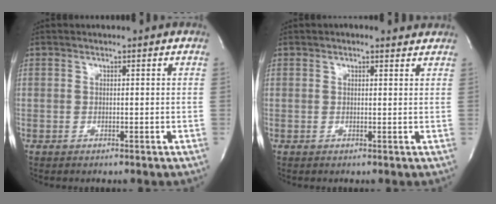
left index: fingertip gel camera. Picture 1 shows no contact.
{"total": 1.4, "force": [0.8, 0.8, 0.7], "torque": [-0.015, 0.004, 0.003]}